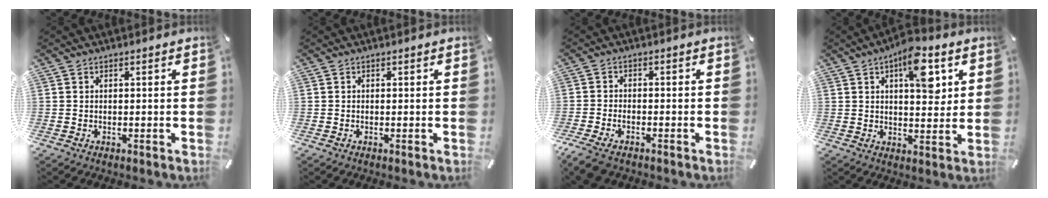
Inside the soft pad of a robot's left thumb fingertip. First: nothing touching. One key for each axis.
{"total": 0.0}
{"total": 3.6, "fx": -2.2, "fy": 2.1, "fz": 1.9, "tx": -0.045, "ty": 0.008, "tz": -0.045}
{"total": 11.4, "fx": 4.8, "fy": 5.3, "fz": 8.9, "tx": -0.113, "ty": -0.019, "tz": 0.075}